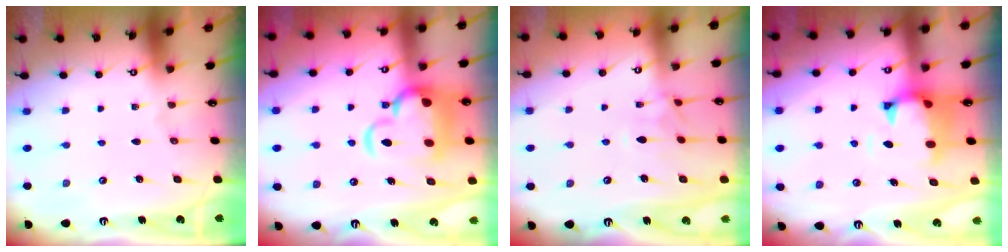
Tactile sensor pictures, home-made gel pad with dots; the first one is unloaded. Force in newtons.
{"total": 10.3, "press": 10.1, "slide": 2.1}
{"total": 1.0, "press": 0.4, "slide": 0.9}
{"total": 1.2, "press": 0.3, "slide": 1.2}